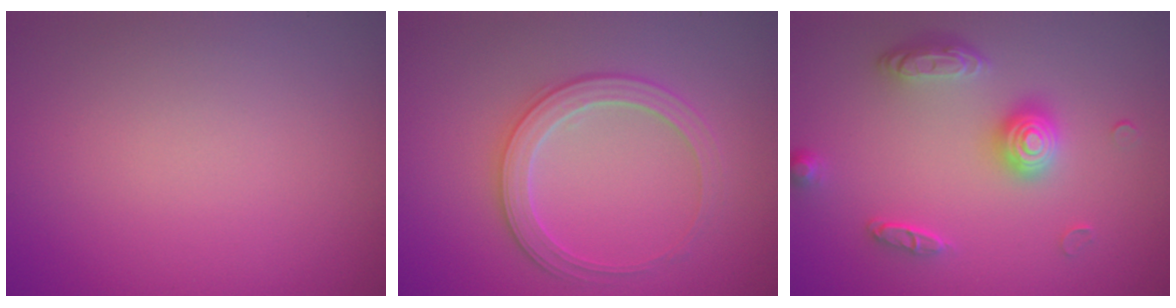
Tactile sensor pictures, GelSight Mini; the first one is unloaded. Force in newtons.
{"total": 2.9, "press": 2.9, "slide": 0.3}
{"total": 3.5, "press": 3.0, "slide": 1.8}